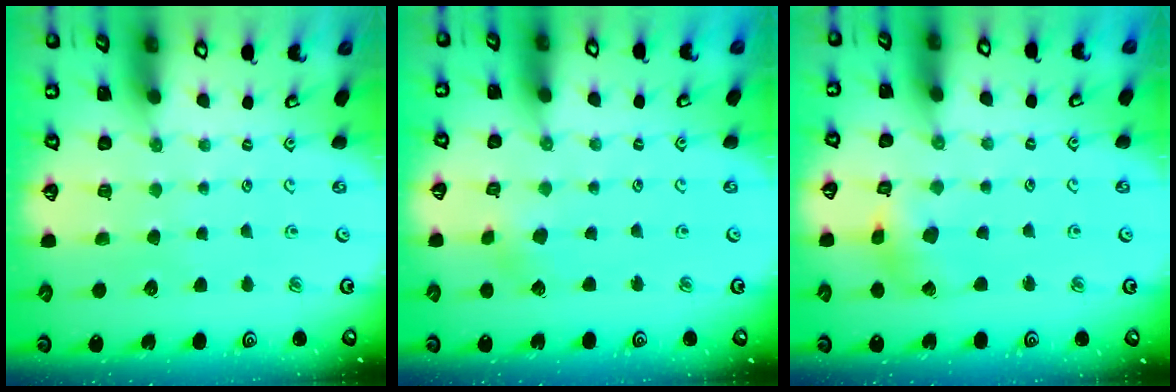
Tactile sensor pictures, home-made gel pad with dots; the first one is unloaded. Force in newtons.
{"total": 2.4, "press": 2.4, "slide": 0.3}
{"total": 4.3, "press": 4.3, "slide": 0.4}